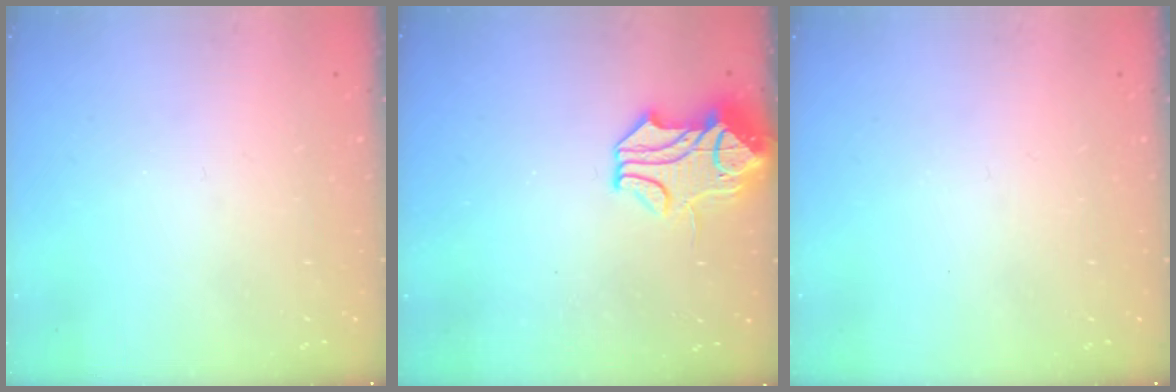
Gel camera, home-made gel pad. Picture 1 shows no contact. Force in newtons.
{"total": 2.2, "press": 1.6, "slide": 1.5}
{"total": 0.0}